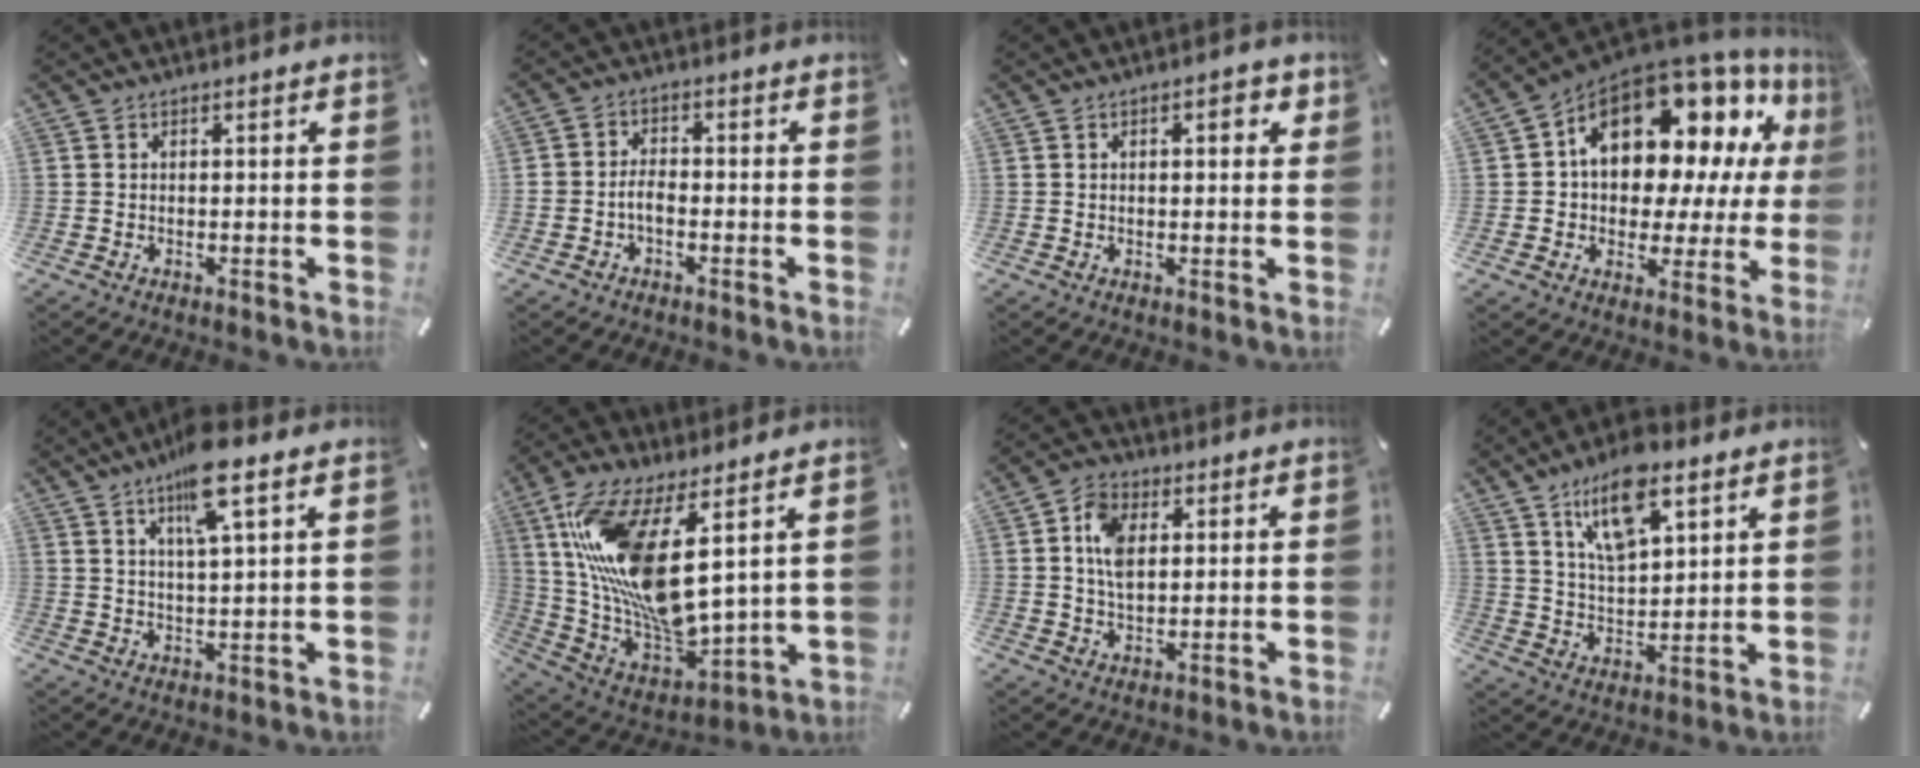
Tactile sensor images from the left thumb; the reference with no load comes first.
{"total": 3.6, "force": [-1.6, 2.3, 2.2], "torque": [-0.046, 0.008, -0.031]}
{"total": 3.2, "force": [1.0, 1.5, 2.7], "torque": [-0.039, 0.003, 0.011]}
{"total": 18.2, "force": [8.0, 11.3, 11.9], "torque": [-0.175, -0.066, 0.135]}
{"total": 10.6, "force": [6.5, 2.4, 8.1], "torque": [-0.146, -0.011, 0.109]}
{"total": 18.8, "force": [7.0, 7.2, 15.9], "torque": [-0.347, -0.063, 0.118]}
{"total": 7.6, "force": [2.0, 5.0, 5.3], "torque": [-0.112, 0.001, 0.030]}
{"total": 13.5, "force": [8.5, 5.9, 8.6], "torque": [-0.153, -0.025, 0.151]}